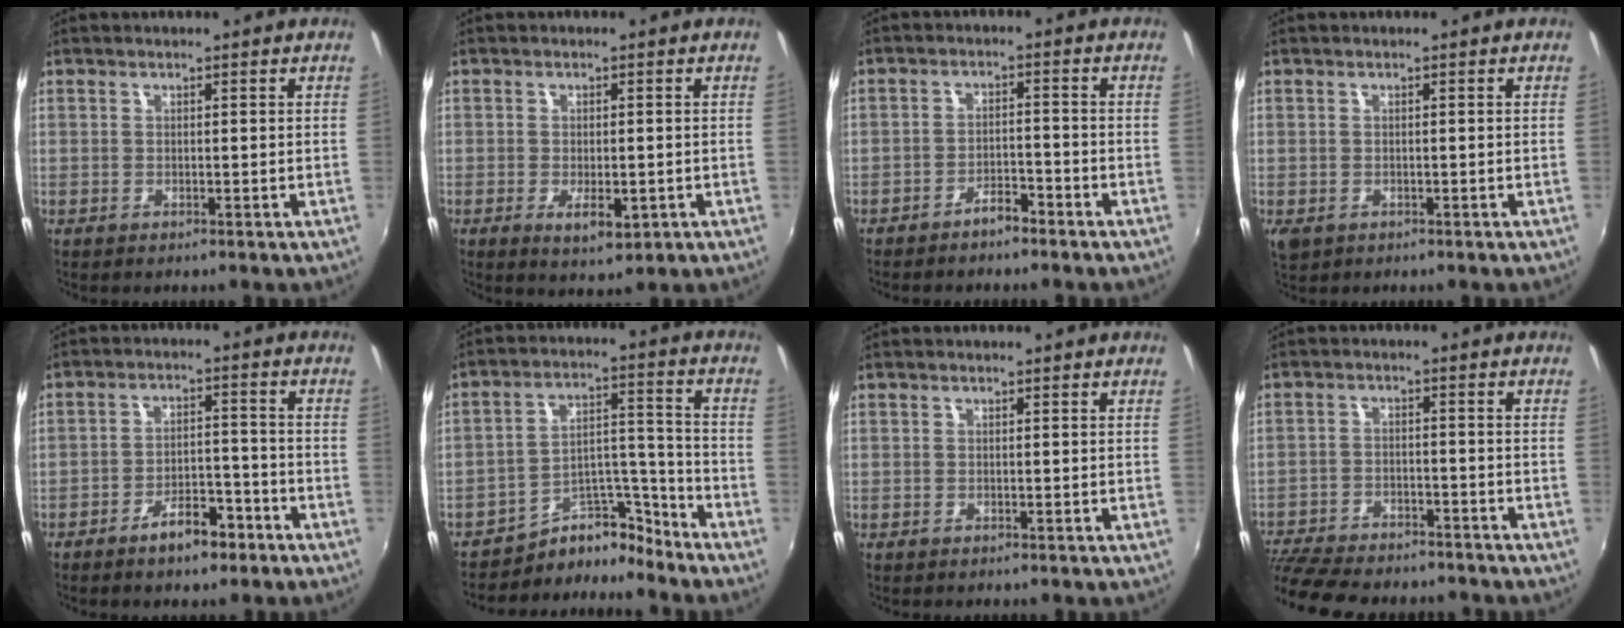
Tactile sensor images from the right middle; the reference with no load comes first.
{"total": 4.5, "force": [-1.5, 2.1, 3.8], "torque": [-0.071, -0.013, -0.020]}
{"total": 3.3, "force": [-2.9, 0.9, 1.4], "torque": [-0.039, 0.005, -0.046]}
{"total": 2.6, "force": [-0.9, 1.9, 1.5], "torque": [-0.030, -0.009, -0.012]}
{"total": 6.8, "force": [-4.8, 2.8, 4.0], "torque": [-0.075, 0.010, -0.067]}
{"total": 9.3, "force": [-8.7, 3.2, 0.7], "torque": [-0.005, 0.063, -0.148]}
{"total": 0.0}
{"total": 17.5, "force": [-14.8, 5.6, 7.5], "torque": [-0.176, -0.025, -0.230]}